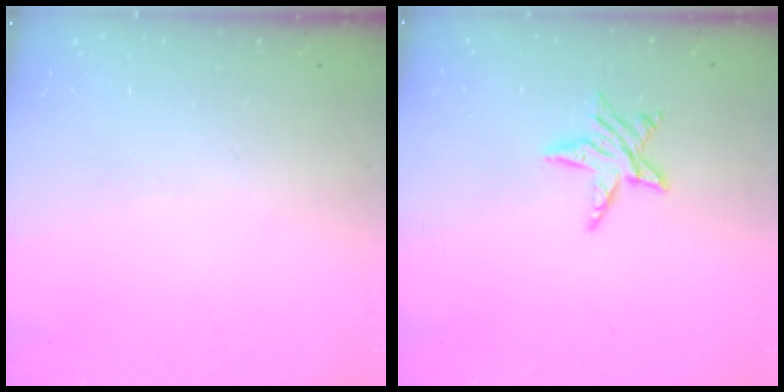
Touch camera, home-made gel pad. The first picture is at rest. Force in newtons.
{"total": 6.9, "press": 6.9, "slide": 0.2}